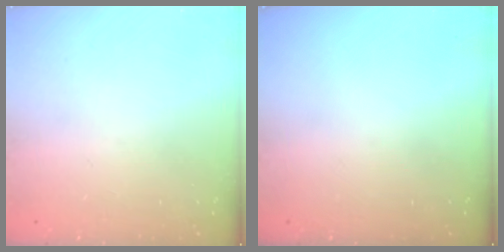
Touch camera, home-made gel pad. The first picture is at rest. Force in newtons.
{"total": 0.0}